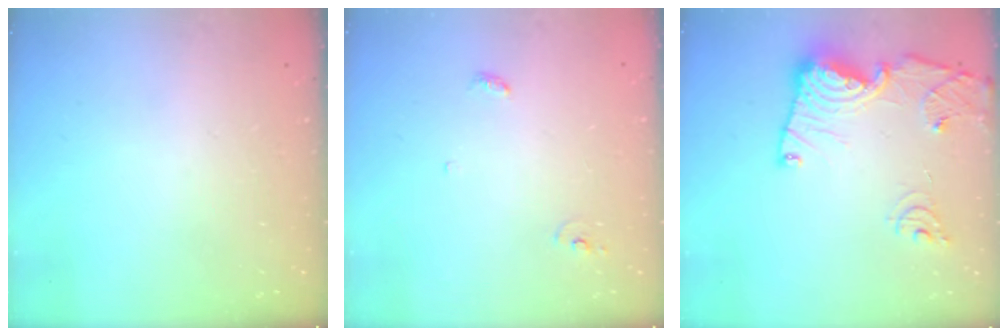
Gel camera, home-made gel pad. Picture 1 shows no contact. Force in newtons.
{"total": 3.4, "press": 3.4, "slide": 0.2}
{"total": 16.7, "press": 16.6, "slide": 1.6}